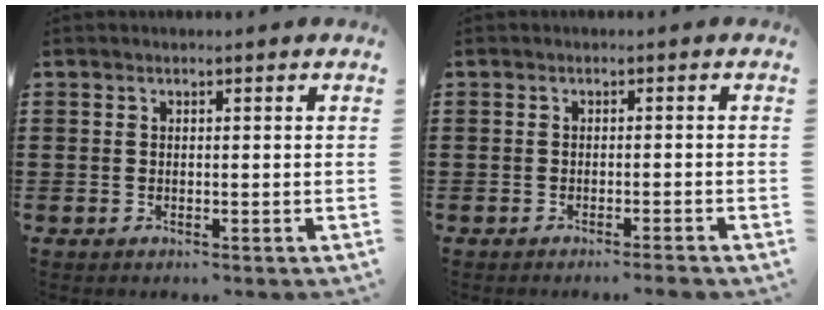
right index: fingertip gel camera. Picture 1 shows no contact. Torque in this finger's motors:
{"motor_torque": [0.20, 0.02, 0.11, 0.03]}